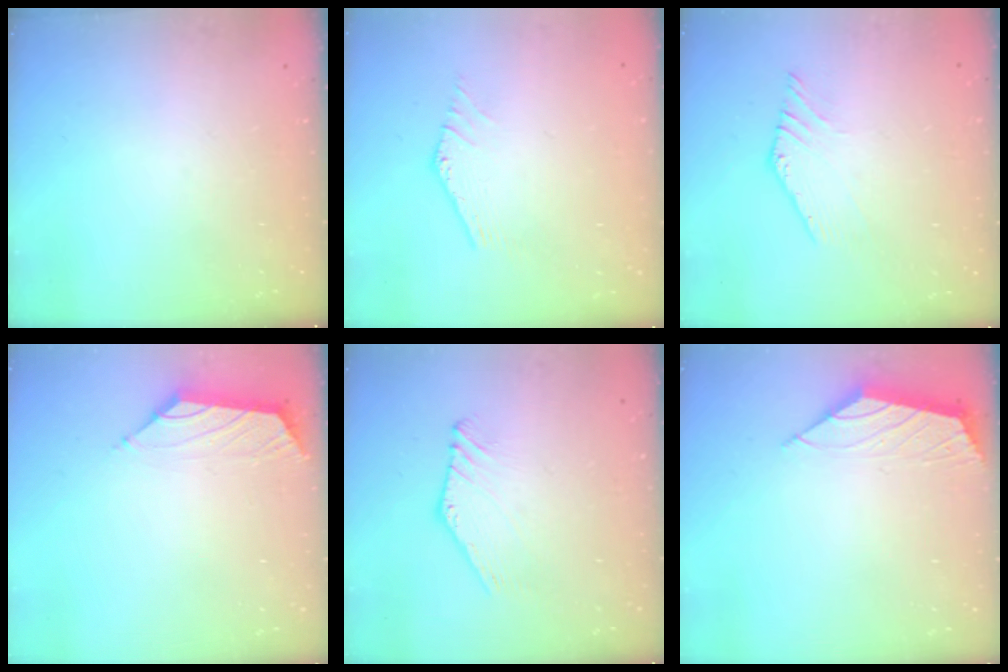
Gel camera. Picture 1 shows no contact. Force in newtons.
{"total": 0.7, "press": 0.7, "slide": 0.3}
{"total": 2.1, "press": 2.1, "slide": 0.2}
{"total": 1.6, "press": 1.4, "slide": 0.6}
{"total": 2.0, "press": 2.0, "slide": 0.0}
{"total": 2.2, "press": 2.1, "slide": 0.5}